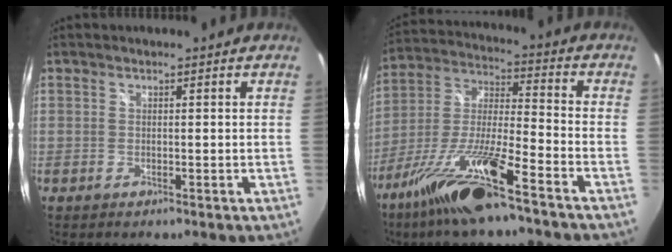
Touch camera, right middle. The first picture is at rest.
{"total": 17.1, "force": [-11.6, 1.8, 12.4], "torque": [-0.251, -0.016, -0.221]}